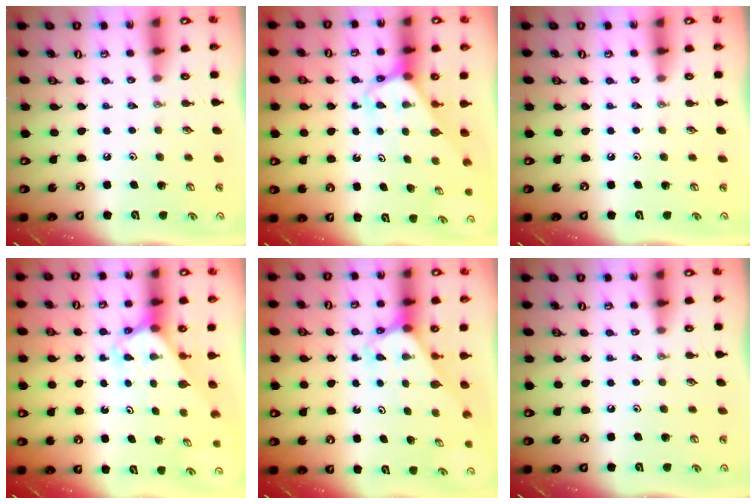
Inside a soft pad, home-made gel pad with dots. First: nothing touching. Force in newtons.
{"total": 3.2, "press": 3.2, "slide": 0.2}
{"total": 0.0}
{"total": 2.7, "press": 2.7, "slide": 0.2}
{"total": 2.7, "press": 2.7, "slide": 0.2}
{"total": 0.0}